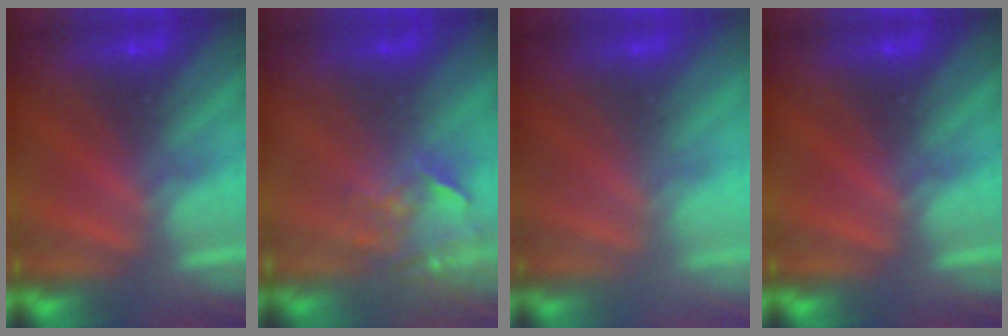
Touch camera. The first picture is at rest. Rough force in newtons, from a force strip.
{"total": 3.7}
{"total": 2.9}
{"total": 0.0}